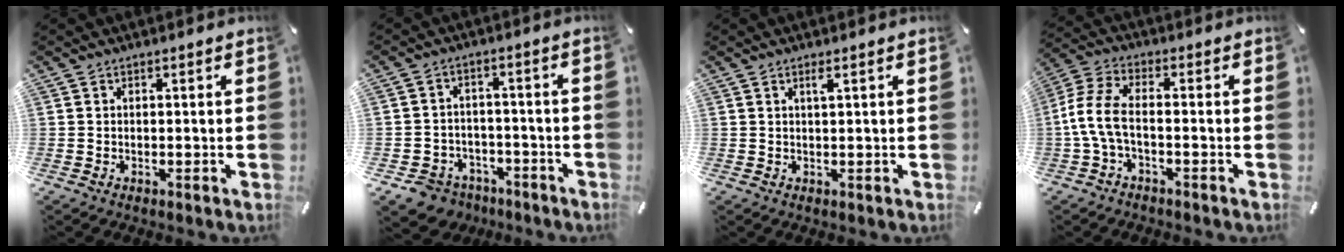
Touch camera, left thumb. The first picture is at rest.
{"total": 6.7, "force": [-4.4, 4.9, 1.4], "torque": [-0.036, 0.030, -0.083]}
{"total": 1.4, "force": [0.7, 0.1, 1.2], "torque": [-0.024, 0.000, 0.012]}
{"total": 7.8, "force": [-2.4, 3.5, 6.6], "torque": [-0.149, -0.002, -0.045]}